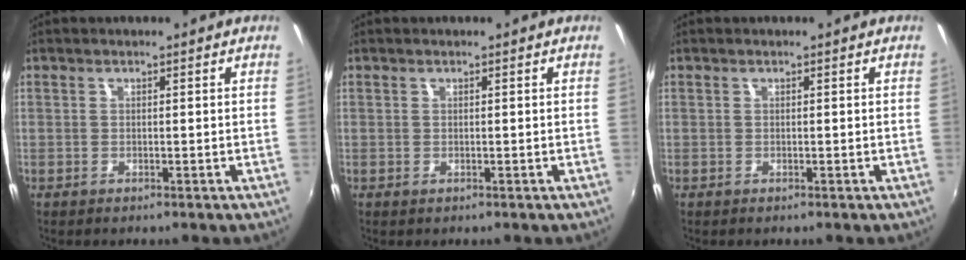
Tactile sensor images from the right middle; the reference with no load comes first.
{"total": 0.0}
{"total": 0.0}